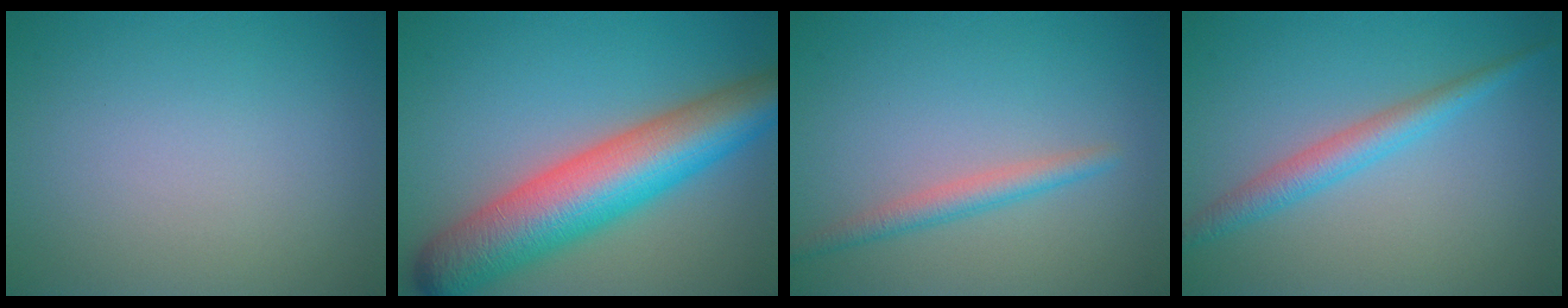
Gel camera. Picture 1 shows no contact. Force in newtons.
{"total": 10.9, "press": 10.9, "slide": 0.4}
{"total": 2.1, "press": 2.1, "slide": 0.1}
{"total": 2.9, "press": 2.9, "slide": 0.0}